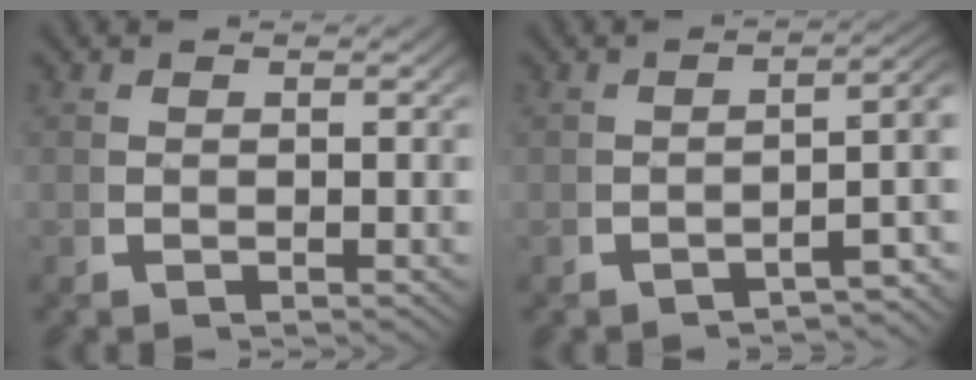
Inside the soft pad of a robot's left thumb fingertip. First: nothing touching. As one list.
[{"total": 5.2, "force": [-2.4, 1.7, 4.3], "torque": [-0.048, 0.005, -0.035]}]